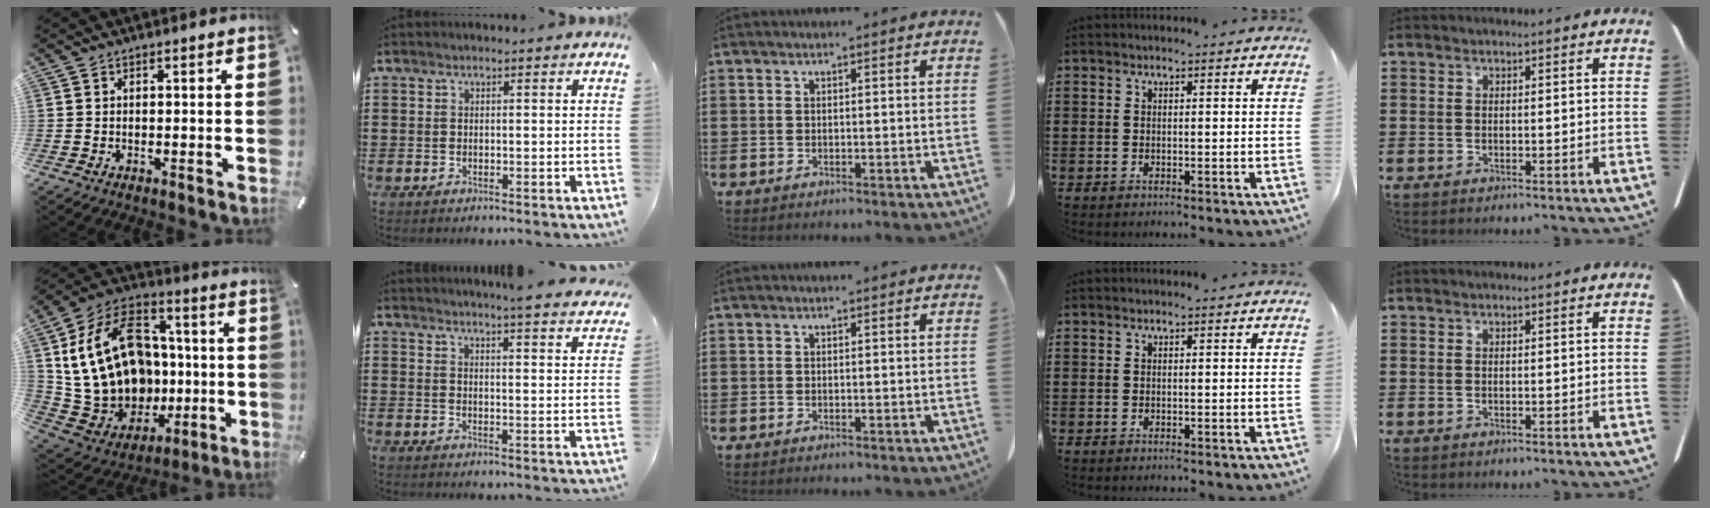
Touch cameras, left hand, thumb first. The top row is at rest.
{"thumb": {"total": 26.4, "force": [1.9, 20.6, 16.5], "torque": [-0.326, -0.008, 0.070]}, "index": {"total": 4.0, "force": [3.9, -0.8, 0.5], "torque": [-0.018, -0.027, 0.067]}}